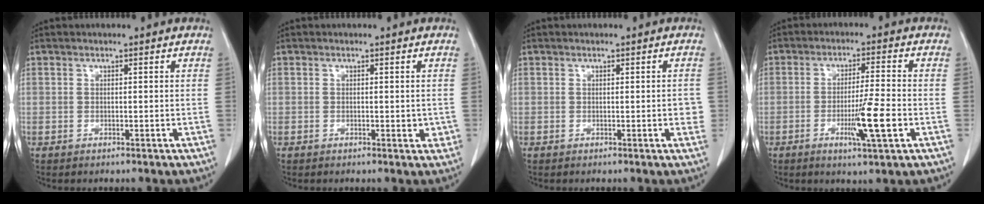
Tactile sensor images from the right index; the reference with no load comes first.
{"total": 1.5, "force": [0.0, 0.8, 1.3], "torque": [-0.012, -0.002, 0.000]}
{"total": 1.6, "force": [0.0, 0.5, 1.5], "torque": [-0.013, 0.001, 0.000]}
{"total": 7.7, "force": [-2.4, -0.1, 7.3], "torque": [-0.124, -0.014, -0.043]}